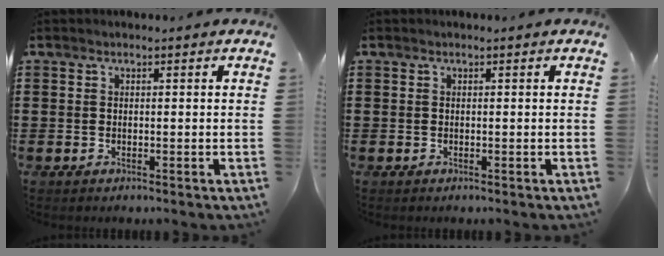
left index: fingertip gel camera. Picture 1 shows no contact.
{"total": 0.0}